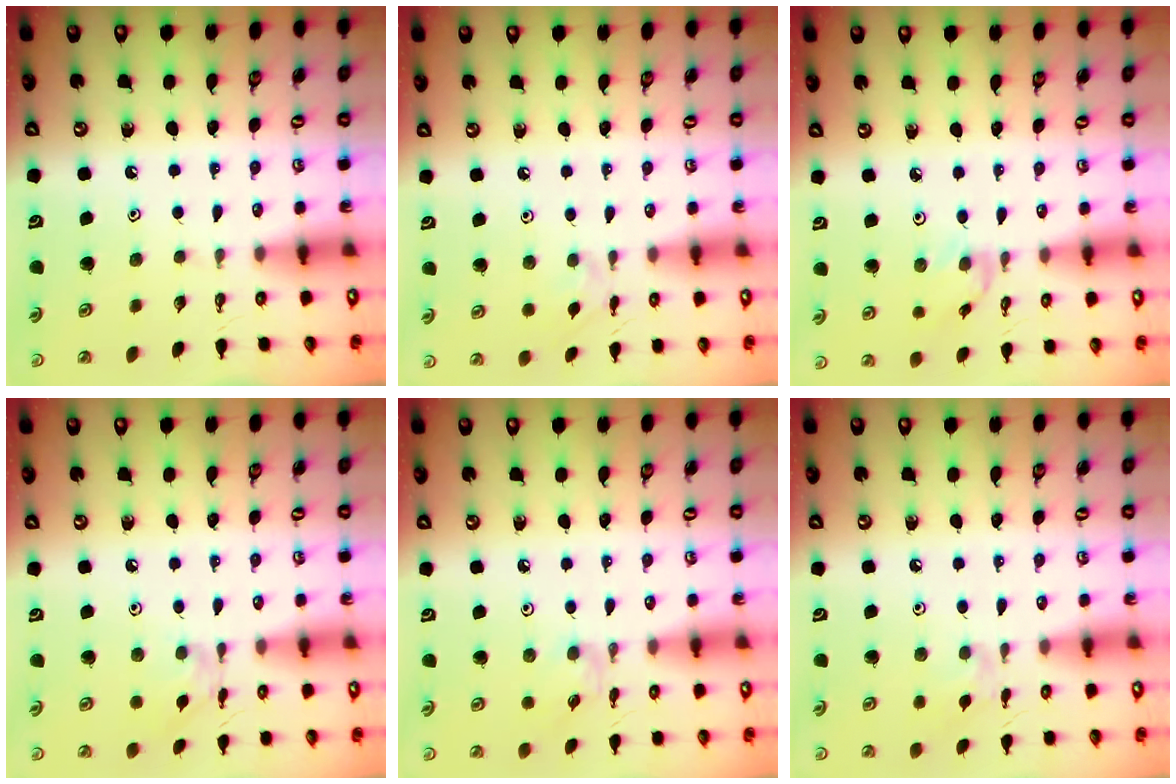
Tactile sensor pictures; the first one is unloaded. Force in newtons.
{"total": 2.2, "press": 2.1, "slide": 0.5}
{"total": 0.7, "press": 0.6, "slide": 0.4}
{"total": 2.4, "press": 2.4, "slide": 0.2}
{"total": 1.5, "press": 1.4, "slide": 0.4}
{"total": 7.9, "press": 7.9, "slide": 0.7}